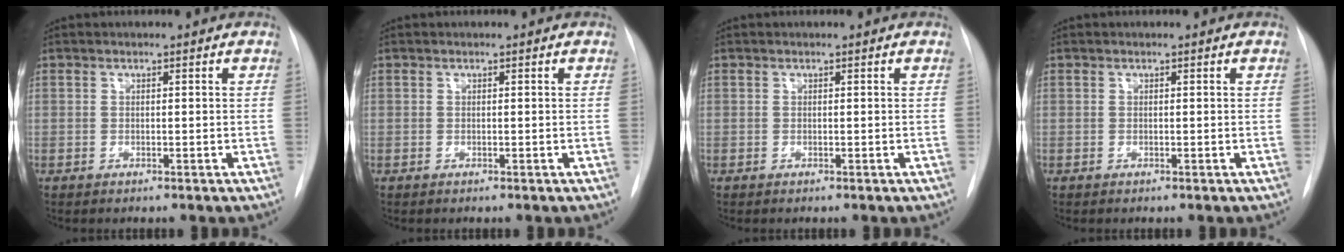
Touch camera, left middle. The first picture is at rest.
{"total": 0.0}
{"total": 0.0}
{"total": 0.0}